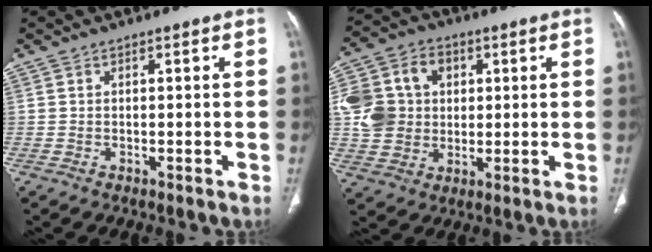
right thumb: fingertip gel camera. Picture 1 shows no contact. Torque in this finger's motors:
{"motor_torque": [0.10, 0.14, 0.35, 0.31, 0.06]}